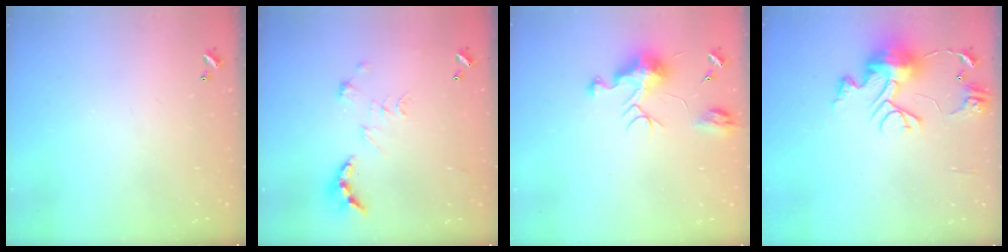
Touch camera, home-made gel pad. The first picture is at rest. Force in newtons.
{"total": 2.4, "press": 1.9, "slide": 1.5}
{"total": 9.5, "press": 9.5, "slide": 0.5}
{"total": 13.1, "press": 13.1, "slide": 0.9}